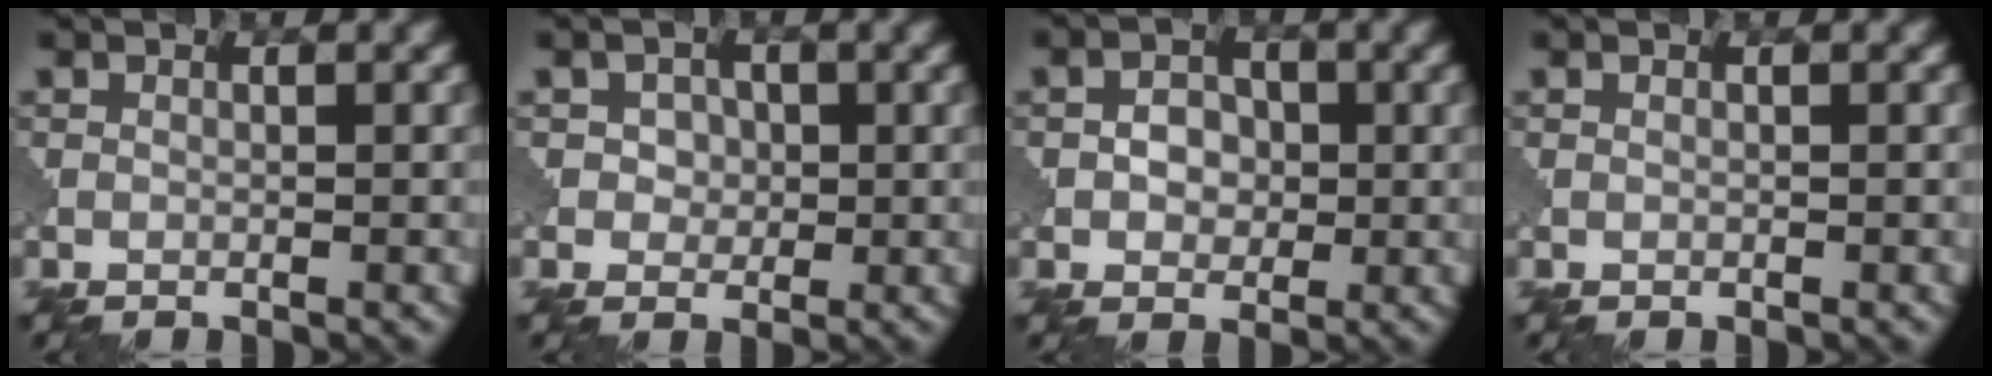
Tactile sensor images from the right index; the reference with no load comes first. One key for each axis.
{"total": 2.0, "fx": 0.3, "fy": 1.8, "fz": 0.9, "tx": -0.011, "ty": 0.004, "tz": 0.002}
{"total": 2.5, "fx": -0.1, "fy": 2.0, "fz": 1.4, "tx": -0.019, "ty": 0.003, "tz": -0.008}
{"total": 0.0}